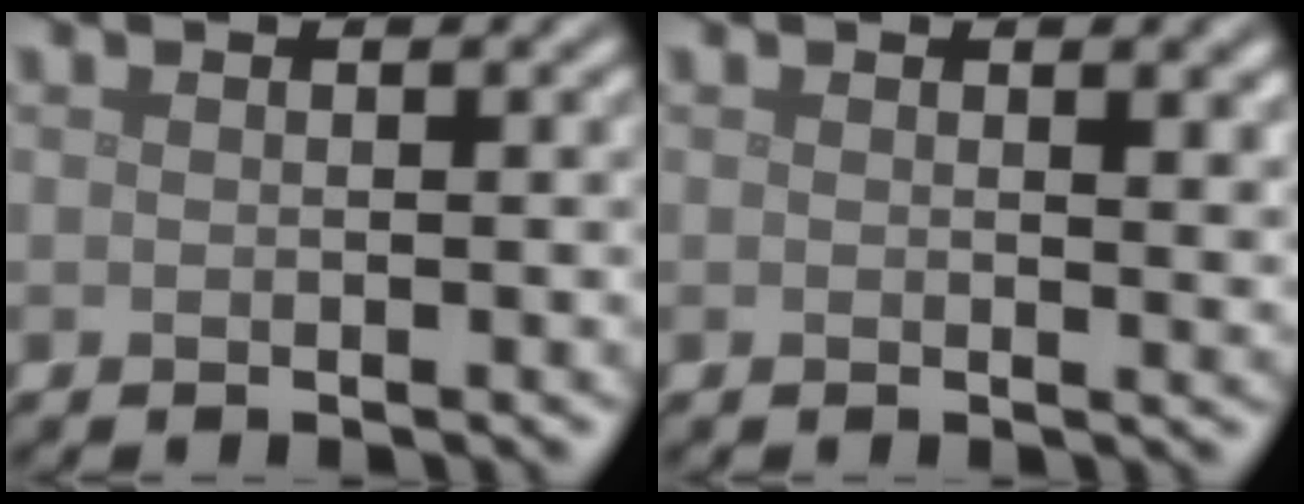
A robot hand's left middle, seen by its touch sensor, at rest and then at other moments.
{"total": 1.7, "force": [0.8, 0.5, 1.5], "torque": [-0.013, -0.002, 0.013]}